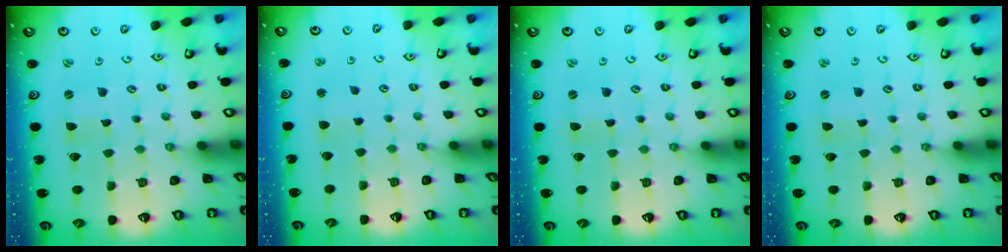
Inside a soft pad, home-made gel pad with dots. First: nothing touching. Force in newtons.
{"total": 2.5, "press": 2.5, "slide": 0.4}
{"total": 0.0}
{"total": 0.0}